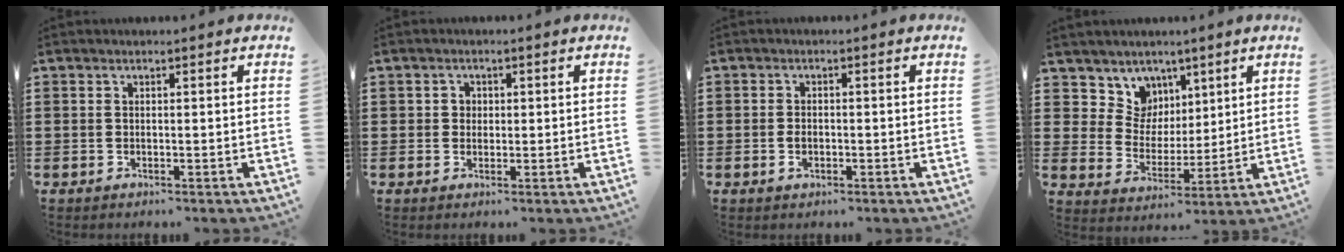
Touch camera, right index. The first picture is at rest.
{"total": 1.6, "force": [0.3, 1.5, 0.5], "torque": [-0.015, 0.008, 0.004]}
{"total": 1.6, "force": [-0.5, 1.0, 1.1], "torque": [-0.031, -0.006, -0.011]}
{"total": 6.6, "force": [3.8, 5.4, 0.4], "torque": [-0.049, -0.012, 0.074]}